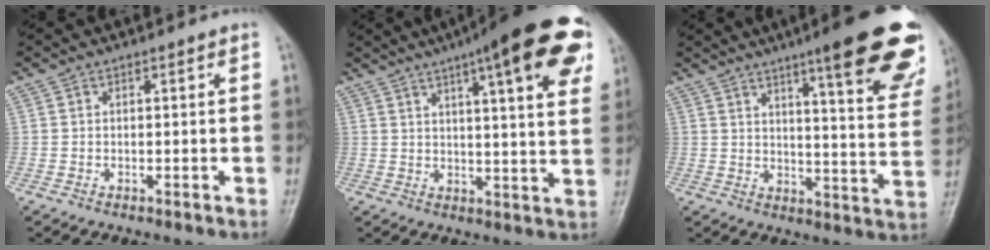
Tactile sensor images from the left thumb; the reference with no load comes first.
{"total": 21.0, "force": [10.9, 4.5, 17.4], "torque": [-0.225, -0.011, 0.138]}
{"total": 22.5, "force": [13.8, 3.9, 17.3], "torque": [-0.198, -0.056, 0.175]}